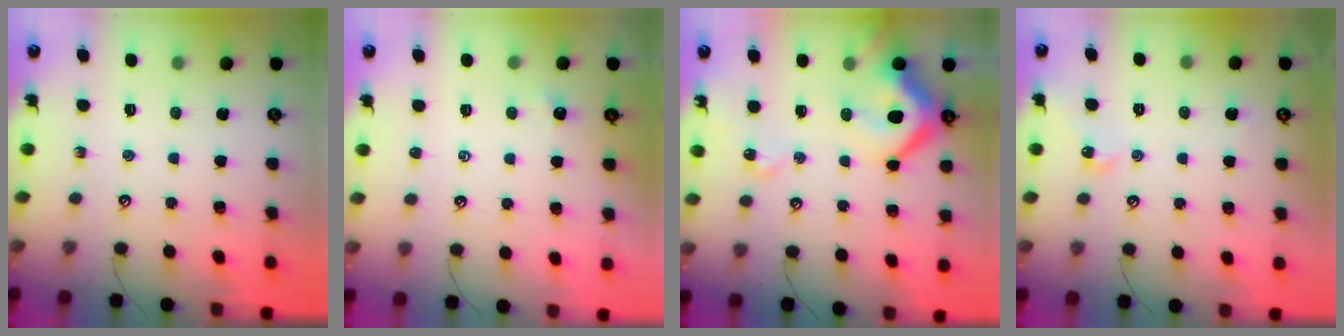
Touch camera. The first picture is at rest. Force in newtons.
{"total": 0.0}
{"total": 15.0, "press": 14.9, "slide": 1.6}
{"total": 3.8, "press": 3.8, "slide": 0.5}